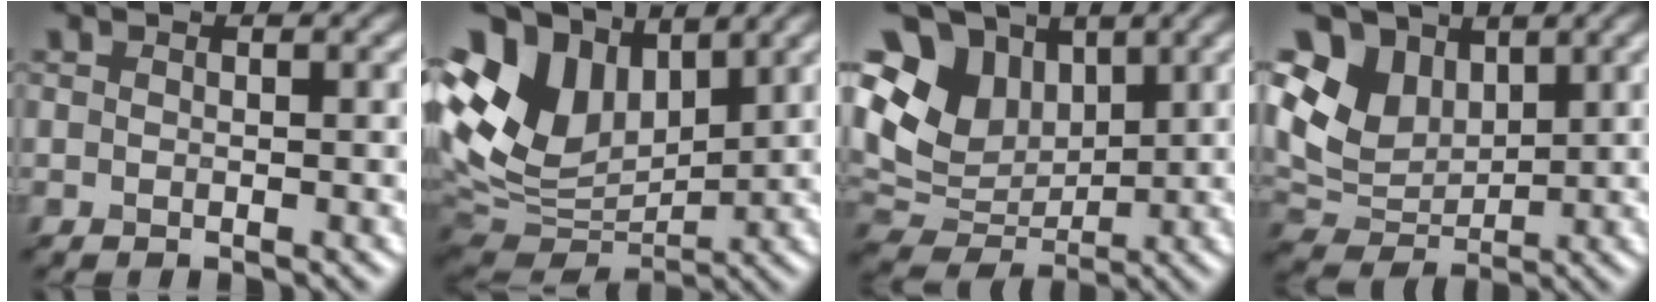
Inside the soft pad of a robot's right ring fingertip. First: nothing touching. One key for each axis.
{"total": 10.7, "fx": 5.7, "fy": 6.8, "fz": 5.9, "tx": -0.156, "ty": 0.032, "tz": 0.120}
{"total": 8.3, "fx": 4.4, "fy": 5.7, "fz": 4.0, "tx": -0.100, "ty": 0.018, "tz": 0.090}
{"total": 5.2, "fx": 3.2, "fy": 3.6, "fz": 1.9, "tx": -0.056, "ty": 0.010, "tz": 0.067}